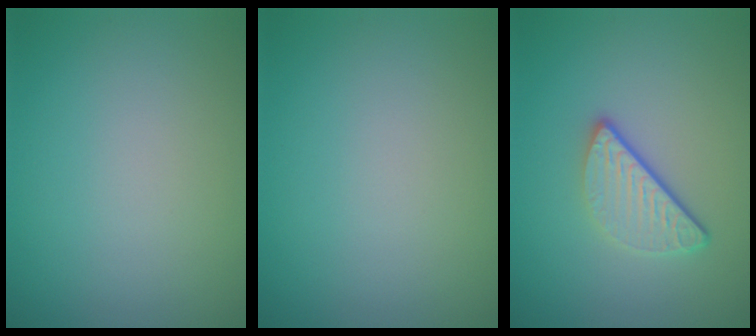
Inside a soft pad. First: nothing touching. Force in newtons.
{"total": 0.0}
{"total": 3.2, "press": 2.4, "slide": 2.1}